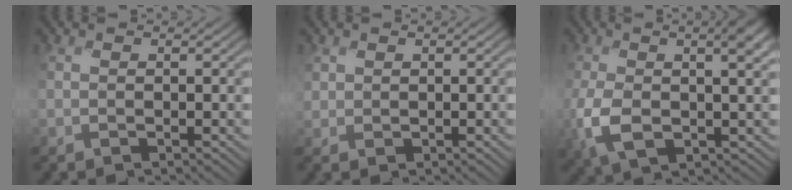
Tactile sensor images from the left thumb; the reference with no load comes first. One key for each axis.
{"total": 1.1, "fx": 0.5, "fy": 1.0, "fz": 0.0, "tx": -0.004, "ty": -0.001, "tz": 0.008}
{"total": 8.3, "fx": -0.5, "fy": 4.0, "fz": 7.3, "tx": -0.150, "ty": -0.015, "tz": -0.016}